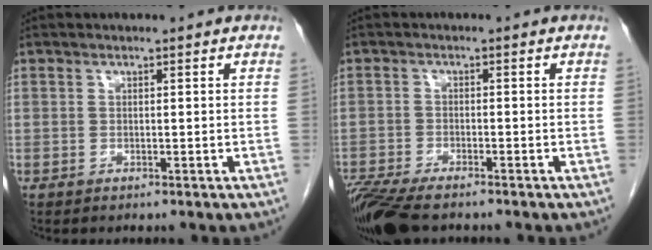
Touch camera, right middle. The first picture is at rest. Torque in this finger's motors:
{"motor_torque": [0.49, -0.39, 0.02, 0.06]}